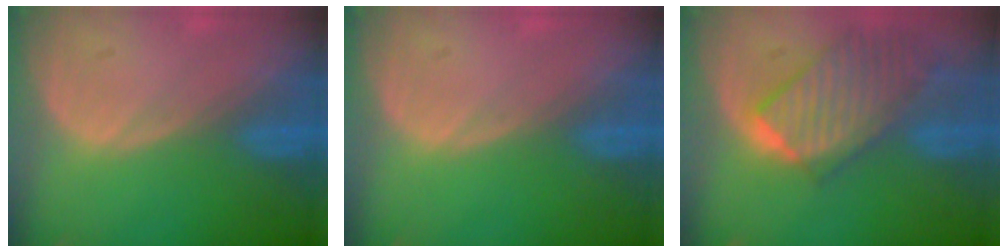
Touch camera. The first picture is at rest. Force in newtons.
{"total": 0.0}
{"total": 9.8, "press": 8.6, "slide": 4.7}